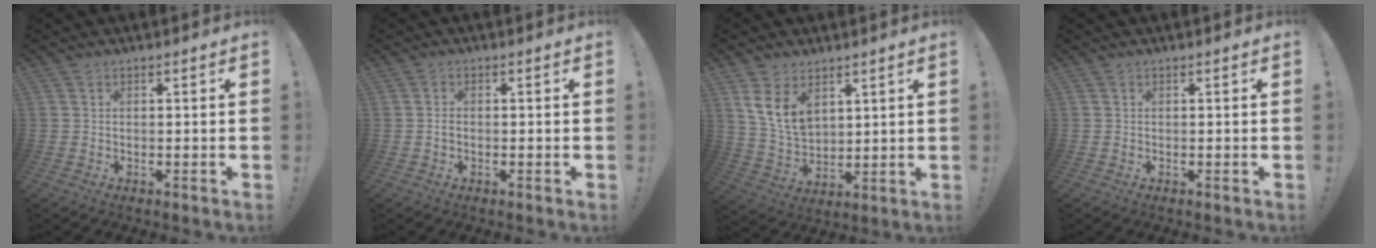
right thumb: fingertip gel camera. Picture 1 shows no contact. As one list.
[{"total": 1.1, "force": [-0.4, 0.7, 0.7], "torque": [-0.013, 0.005, -0.006]}, {"total": 10.3, "force": [5.5, 6.6, 5.8], "torque": [-0.109, -0.027, 0.110]}, {"total": 0.0}]